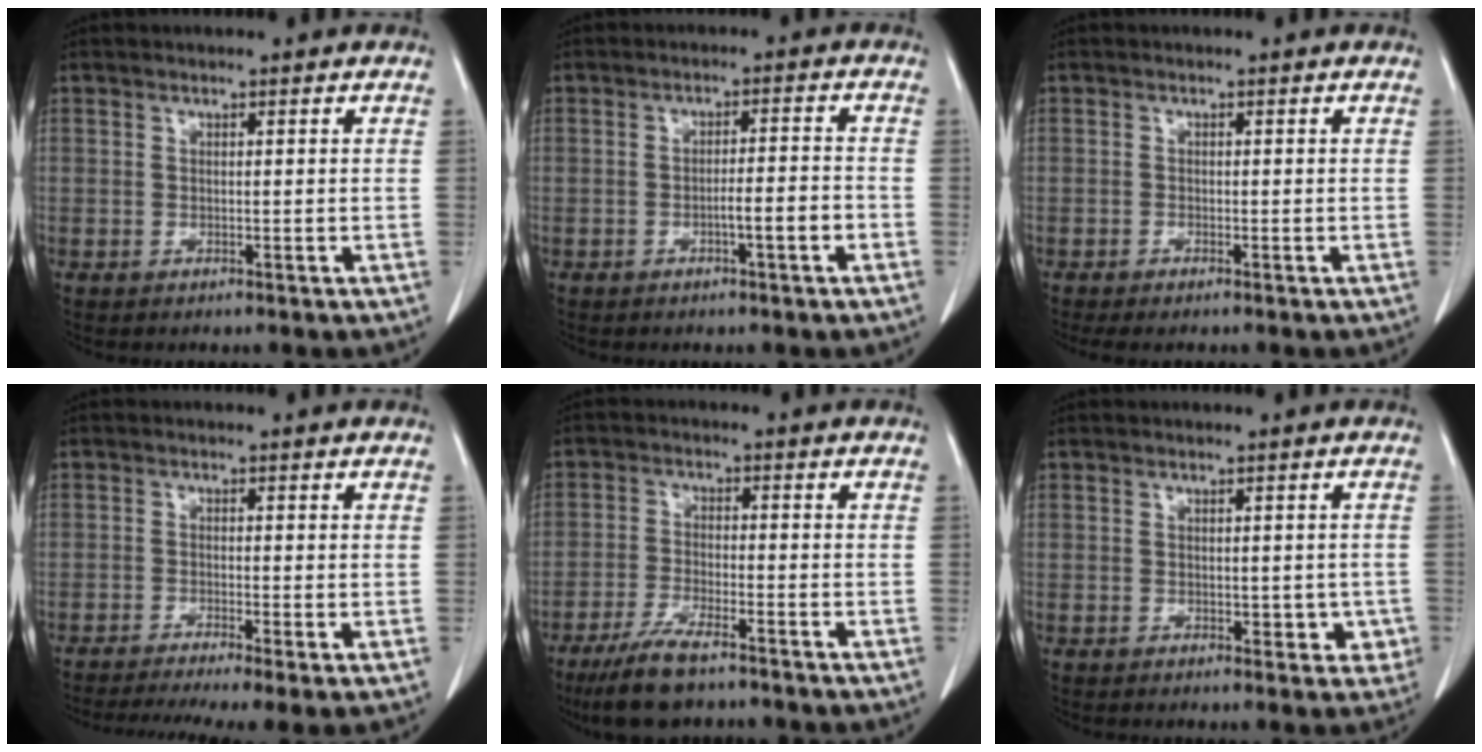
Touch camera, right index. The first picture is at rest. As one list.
[{"total": 3.8, "force": [-1.6, 0.0, 3.4], "torque": [-0.051, 0.005, -0.024]}, {"total": 2.1, "force": [-1.7, 0.3, 1.1], "torque": [-0.016, -0.006, -0.027]}, {"total": 9.6, "force": [-6.9, 1.0, 6.6], "torque": [-0.105, -0.013, -0.110]}, {"total": 7.9, "force": [-6.0, 1.4, 5.0], "torque": [-0.098, -0.019, -0.107]}, {"total": 3.3, "force": [-0.6, 2.2, 2.4], "torque": [-0.013, 0.007, 0.001]}]